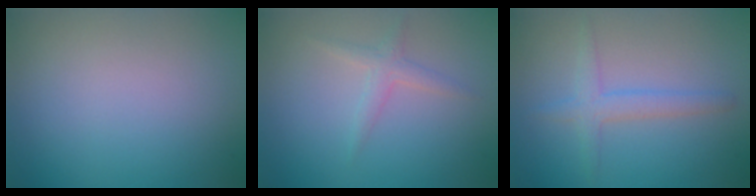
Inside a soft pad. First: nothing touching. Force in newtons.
{"total": 1.5, "press": 1.5, "slide": 0.0}
{"total": 2.3, "press": 2.3, "slide": 0.1}